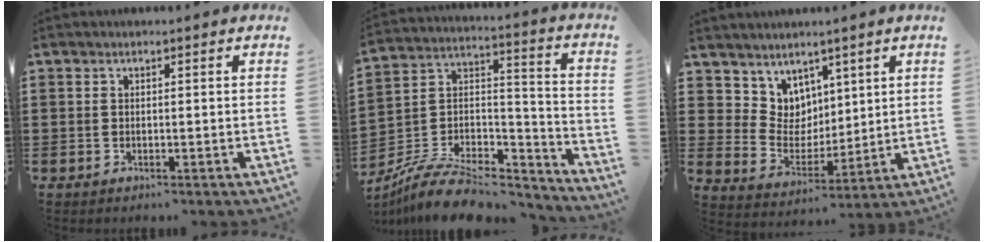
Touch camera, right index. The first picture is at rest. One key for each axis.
{"total": 9.3, "fx": -7.3, "fy": 3.8, "fz": 4.3, "tx": -0.077, "ty": 0.022, "tz": -0.138}
{"total": 6.4, "fx": 4.2, "fy": 4.8, "fz": -0.4, "tx": -0.035, "ty": -0.028, "tz": 0.082}